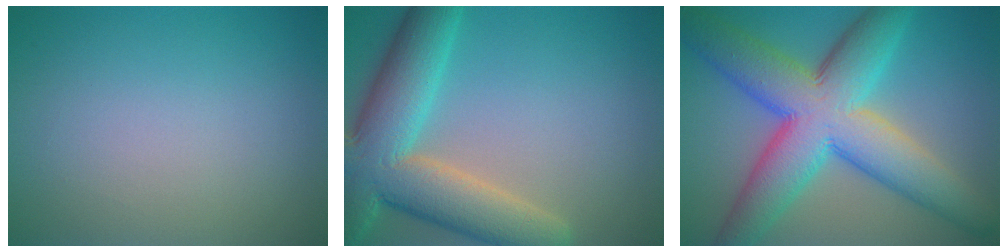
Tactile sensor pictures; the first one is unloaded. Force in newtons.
{"total": 10.6, "press": 10.6, "slide": 0.9}
{"total": 12.0, "press": 12.0, "slide": 0.3}